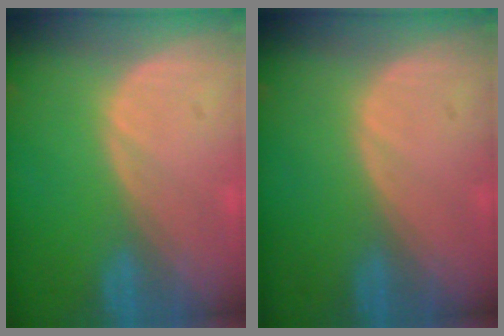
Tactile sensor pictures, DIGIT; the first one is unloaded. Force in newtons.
{"total": 0.0}